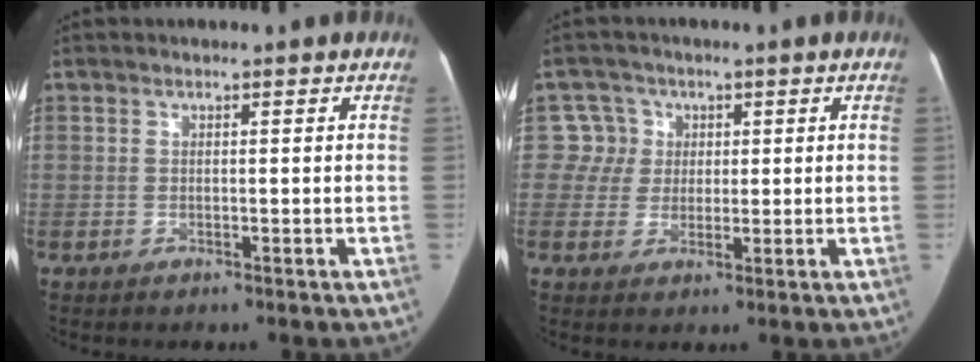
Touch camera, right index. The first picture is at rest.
{"total": 4.7, "force": [1.1, 4.6, -0.5], "torque": [0.023, 0.008, 0.017]}